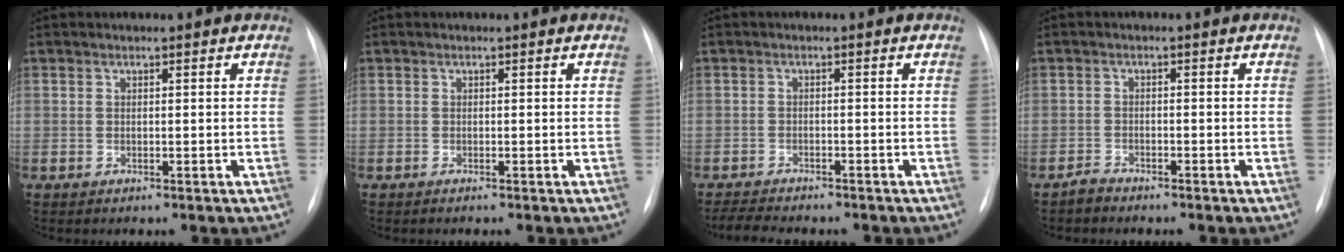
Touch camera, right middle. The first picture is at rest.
{"total": 0.0}
{"total": 6.4, "force": [-5.7, 1.3, 2.5], "torque": [-0.039, -0.010, -0.085]}
{"total": 1.4, "force": [-1.3, 0.3, 0.1], "torque": [-0.004, -0.003, -0.024]}